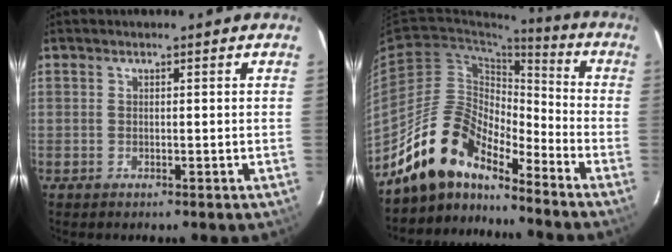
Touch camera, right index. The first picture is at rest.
{"total": 13.7, "force": [-12.3, 4.0, 4.6], "torque": [-0.092, 0.019, -0.238]}